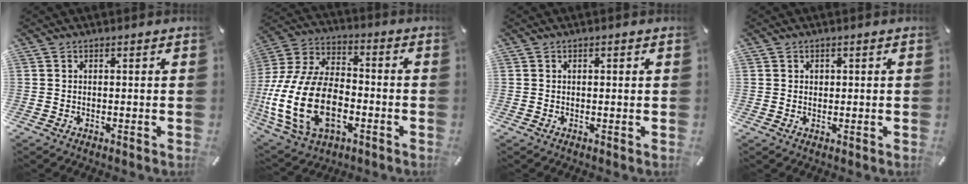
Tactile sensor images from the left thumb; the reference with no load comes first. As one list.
[{"total": 22.4, "force": [-6.0, 14.2, 16.3], "torque": [-0.363, 0.021, -0.102]}, {"total": 0.8, "force": [0.1, 0.4, 0.6], "torque": [-0.013, 0.003, 0.000]}, {"total": 1.2, "force": [0.2, 1.1, 0.3], "torque": [0.001, 0.001, 0.001]}]